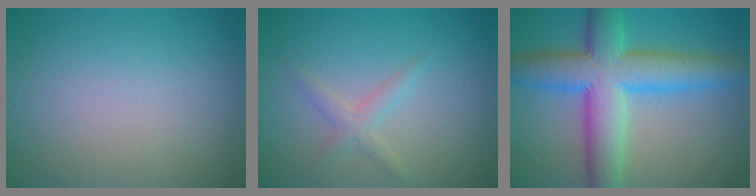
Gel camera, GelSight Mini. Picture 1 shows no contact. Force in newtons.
{"total": 1.7, "press": 1.7, "slide": 0.1}
{"total": 9.7, "press": 9.7, "slide": 0.2}